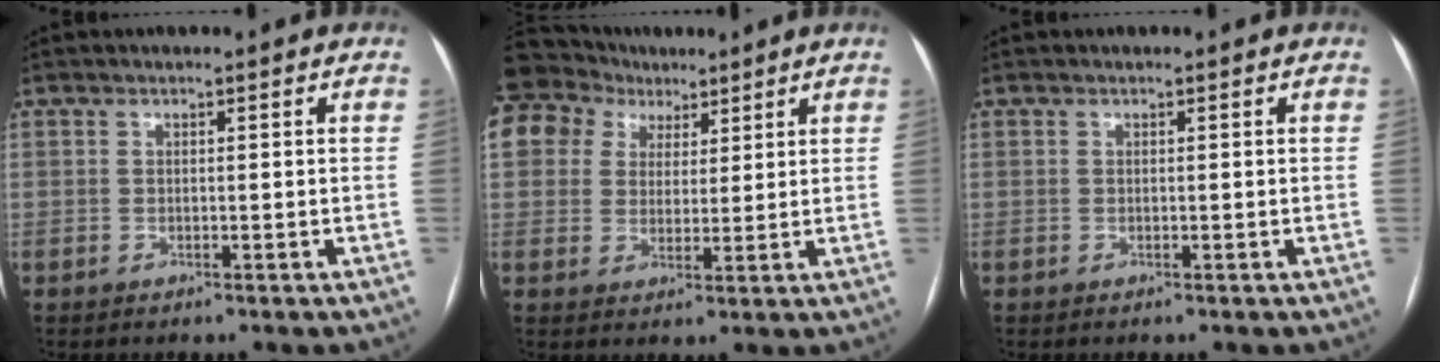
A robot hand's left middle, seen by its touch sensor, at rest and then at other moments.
{"total": 17.0, "force": [8.8, 12.9, 6.6], "torque": [-0.200, 0.086, 0.168]}
{"total": 0.0}